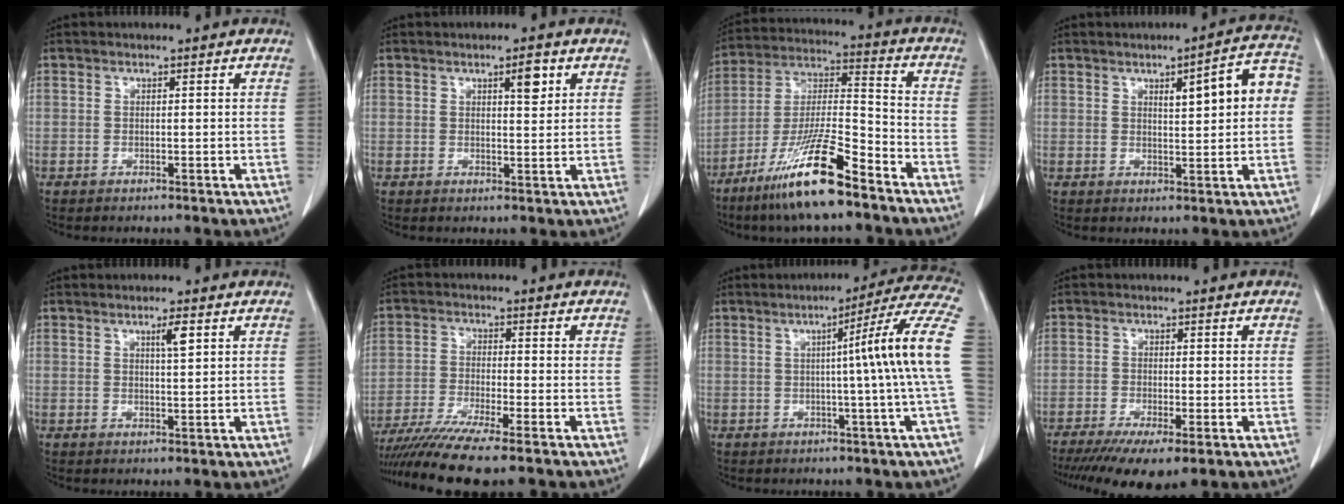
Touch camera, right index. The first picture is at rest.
{"total": 3.2, "force": [1.6, 0.7, 2.7], "torque": [-0.040, -0.004, 0.023]}
{"total": 15.2, "force": [-10.1, 1.3, 11.3], "torque": [-0.227, -0.024, -0.188]}
{"total": 8.1, "force": [1.6, 1.4, 7.8], "torque": [-0.103, 0.022, 0.021]}
{"total": 2.4, "force": [1.1, 0.1, 2.1], "torque": [-0.039, -0.002, 0.018]}
{"total": 11.2, "force": [-9.0, -0.5, 6.5], "torque": [-0.104, -0.027, -0.149]}
{"total": 13.0, "force": [0.2, -2.4, 12.8], "torque": [-0.153, 0.014, -0.006]}
{"total": 9.1, "force": [-5.9, 1.7, 6.6], "torque": [-0.105, -0.022, -0.096]}